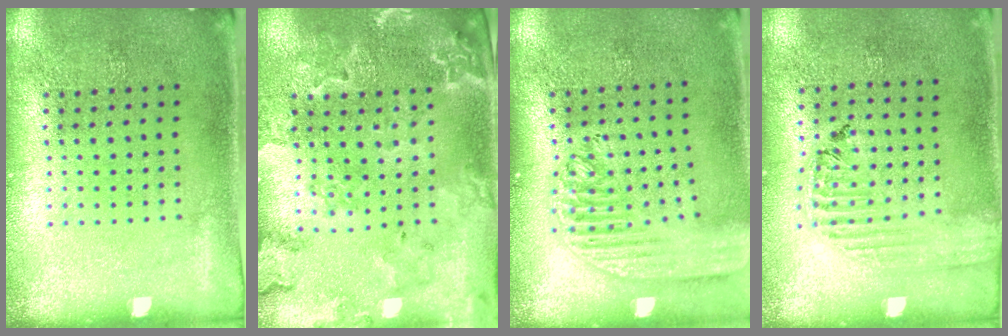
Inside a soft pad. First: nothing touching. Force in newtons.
{"total": 1.8, "press": 1.8, "slide": 0.2}
{"total": 2.1, "press": 1.8, "slide": 1.1}
{"total": 1.6, "press": 1.6, "slide": 0.4}